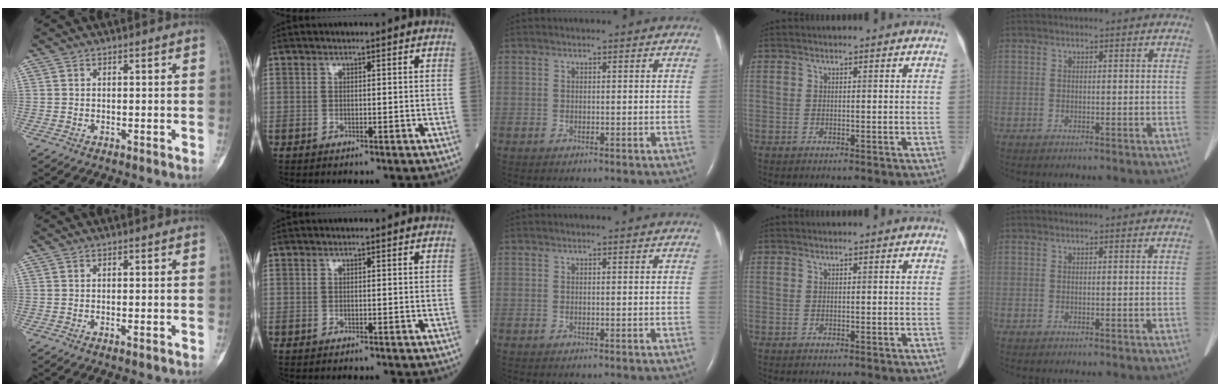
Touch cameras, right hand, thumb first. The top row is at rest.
{"thumb": {"total": 0.8, "force": [-0.4, 0.2, 0.7], "torque": [-0.014, 0.001, -0.004]}}